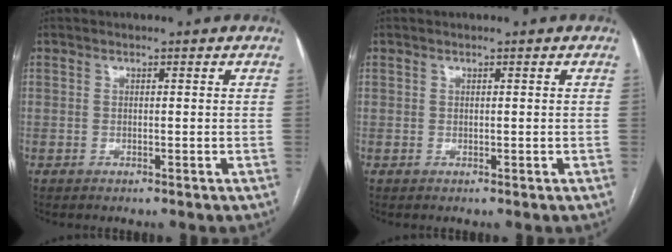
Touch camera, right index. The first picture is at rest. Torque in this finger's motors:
{"motor_torque": [0.00, 0.00, 0.00, 0.00]}